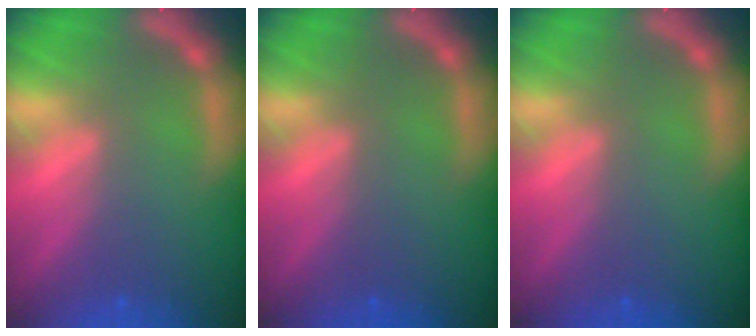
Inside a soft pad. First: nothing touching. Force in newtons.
{"total": 0.0}
{"total": 0.0}